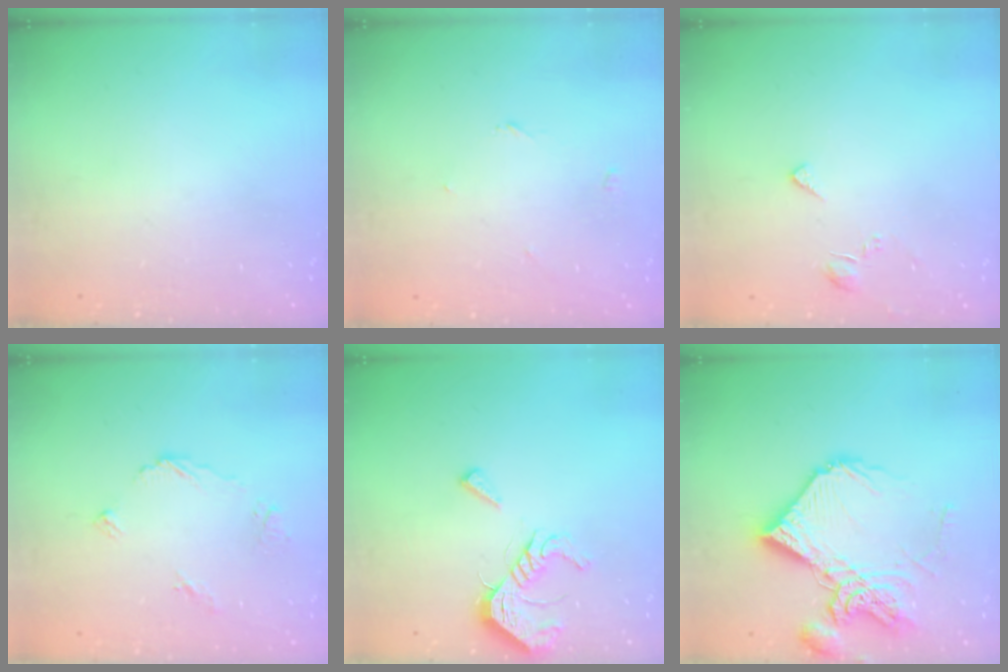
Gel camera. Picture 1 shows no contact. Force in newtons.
{"total": 2.5, "press": 2.5, "slide": 0.3}
{"total": 3.0, "press": 3.0, "slide": 0.2}
{"total": 5.2, "press": 5.2, "slide": 0.1}
{"total": 10.7, "press": 10.7, "slide": 0.8}
{"total": 17.5, "press": 17.4, "slide": 1.8}